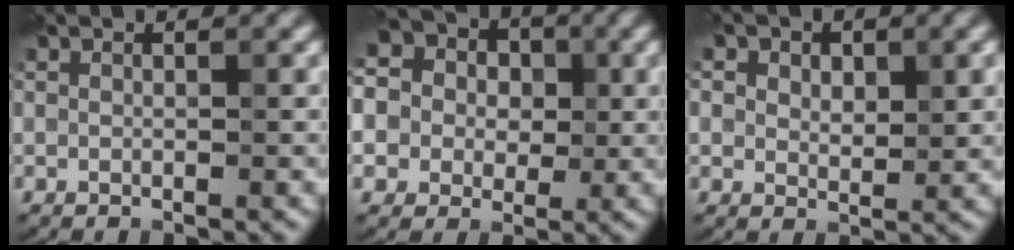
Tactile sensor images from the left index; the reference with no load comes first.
{"total": 12.5, "force": [2.8, 11.1, 4.9], "torque": [-0.137, 0.043, 0.025]}
{"total": 4.7, "force": [2.2, 3.1, 2.8], "torque": [-0.035, 0.009, 0.015]}